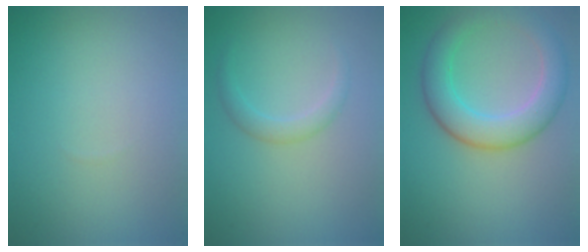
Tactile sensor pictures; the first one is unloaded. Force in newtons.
{"total": 1.6, "press": 1.6, "slide": 0.0}
{"total": 5.6, "press": 5.6, "slide": 0.3}